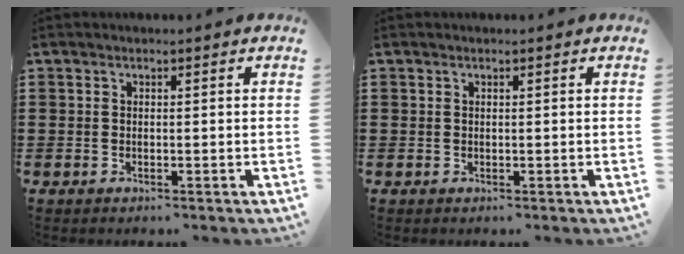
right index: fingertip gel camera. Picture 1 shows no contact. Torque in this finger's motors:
{"motor_torque": [-0.43, 0.82, 0.00, 0.00]}